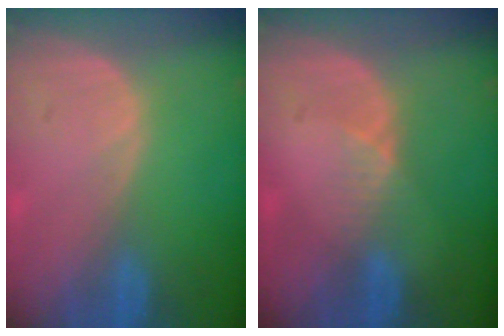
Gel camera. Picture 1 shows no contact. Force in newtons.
{"total": 2.3, "press": 1.8, "slide": 1.4}